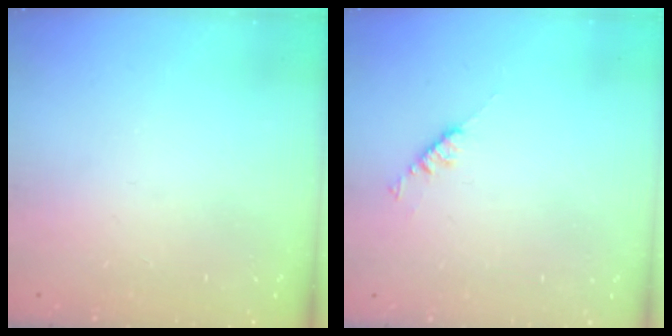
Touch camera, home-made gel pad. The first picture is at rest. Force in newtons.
{"total": 3.5, "press": 3.4, "slide": 0.6}